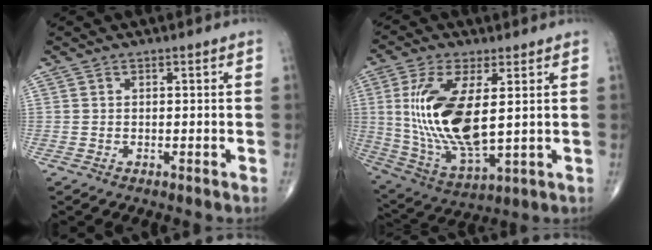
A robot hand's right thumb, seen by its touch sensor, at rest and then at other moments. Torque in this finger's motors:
{"motor_torque": [0.19, 3.34, 1.82, 0.61, 0.24]}